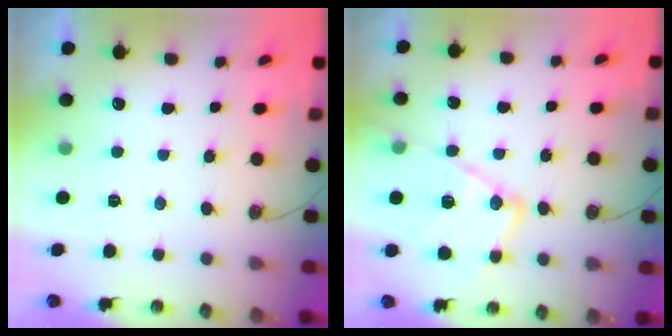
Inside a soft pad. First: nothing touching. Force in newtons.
{"total": 17.2, "press": 17.2, "slide": 1.3}